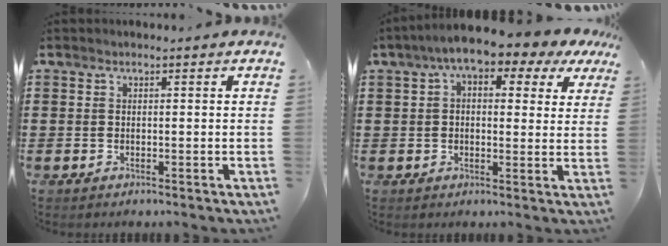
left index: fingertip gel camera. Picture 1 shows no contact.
{"total": 6.4, "force": [4.2, 2.0, 4.4], "torque": [-0.091, -0.007, 0.070]}